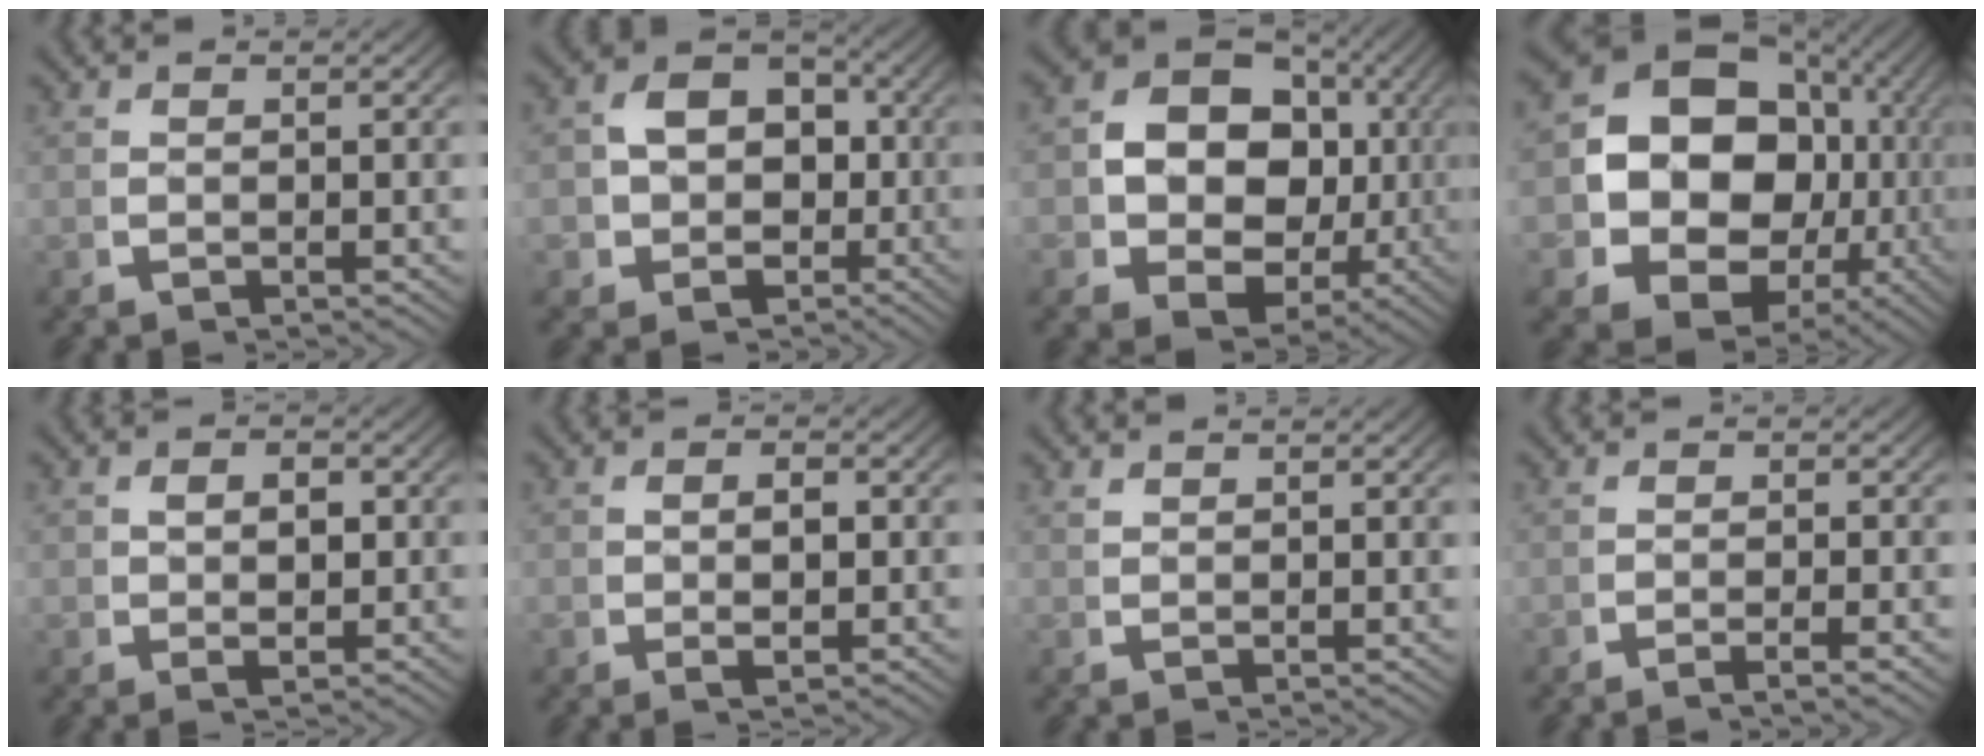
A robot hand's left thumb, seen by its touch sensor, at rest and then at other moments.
{"total": 9.9, "force": [-0.9, 8.6, 4.8], "torque": [-0.110, -0.039, -0.003]}
{"total": 13.5, "force": [-0.1, 10.5, 8.4], "torque": [-0.192, -0.056, 0.016]}
{"total": 18.4, "force": [-1.6, 14.0, 11.8], "torque": [-0.245, -0.077, -0.009]}
{"total": 2.6, "force": [0.3, 1.7, 1.9], "torque": [-0.031, -0.013, 0.016]}
{"total": 2.4, "force": [0.0, 1.4, 2.0], "torque": [-0.038, -0.012, 0.009]}
{"total": 1.2, "force": [1.2, -0.2, 0.2], "torque": [0.001, 0.003, 0.028]}
{"total": 1.4, "force": [-0.8, 0.0, 1.1], "torque": [-0.019, 0.003, -0.021]}